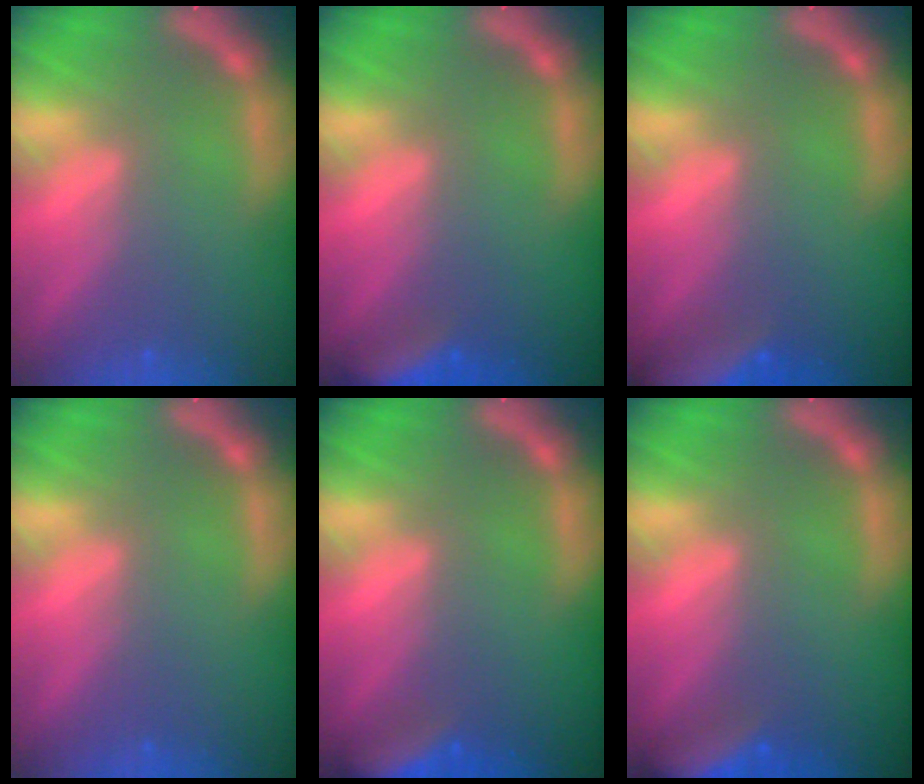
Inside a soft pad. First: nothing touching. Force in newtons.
{"total": 5.0}
{"total": 8.5}
{"total": 0.0}
{"total": 5.5}
{"total": 6.0}